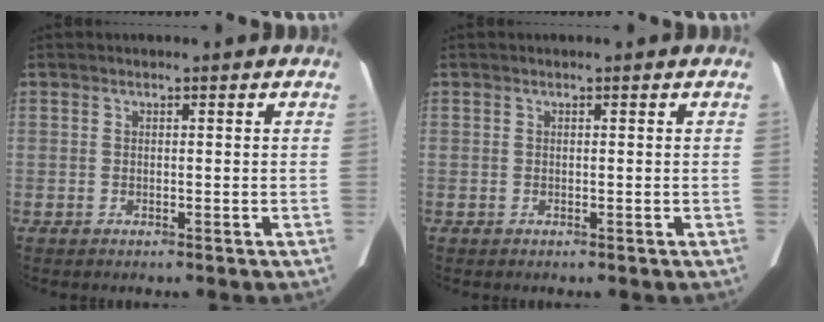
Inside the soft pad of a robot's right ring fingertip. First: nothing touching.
{"total": 0.0}